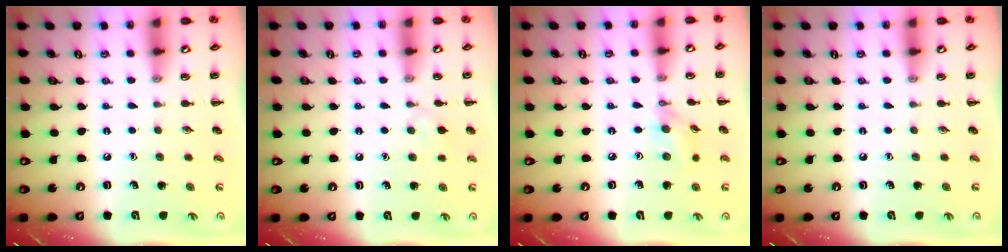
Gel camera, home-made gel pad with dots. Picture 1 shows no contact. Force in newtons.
{"total": 5.2, "press": 4.8, "slide": 1.9}
{"total": 5.5, "press": 5.4, "slide": 0.8}
{"total": 0.0}